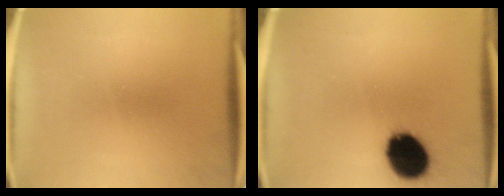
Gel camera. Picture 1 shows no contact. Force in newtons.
{"total": 15.5}